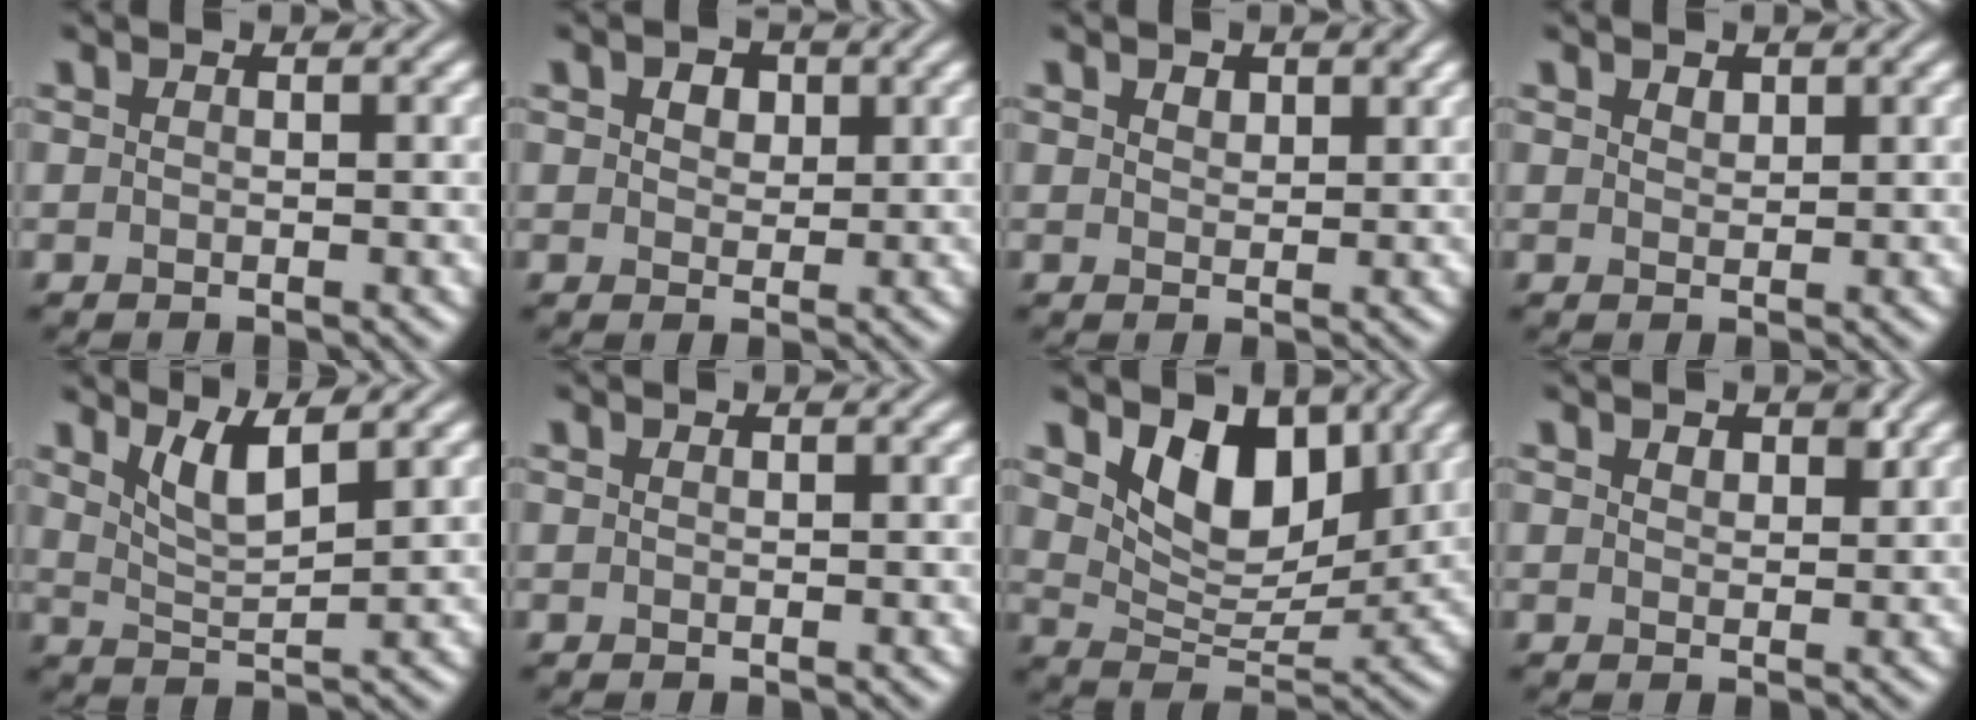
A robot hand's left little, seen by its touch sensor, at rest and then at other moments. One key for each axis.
{"total": 2.8, "fx": 1.4, "fy": 1.8, "fz": 1.6, "tx": -0.026, "ty": 0.006, "tz": 0.010}
{"total": 1.3, "fx": 0.9, "fy": 0.7, "fz": 0.6, "tx": -0.011, "ty": 0.000, "tz": 0.018}
{"total": 0.9, "fx": 0.7, "fy": 0.4, "fz": 0.3, "tx": -0.008, "ty": 0.001, "tz": 0.013}
{"total": 3.4, "fx": 2.2, "fy": 0.7, "fz": 2.5, "tx": -0.050, "ty": -0.005, "tz": 0.045}
{"total": 0.0}
{"total": 6.9, "fx": 3.1, "fy": 4.1, "fz": 4.6, "tx": -0.082, "ty": -0.017, "tz": 0.050}
{"total": 1.6, "fx": 1.1, "fy": 0.9, "fz": 0.8, "tx": -0.013, "ty": 0.000, "tz": 0.020}